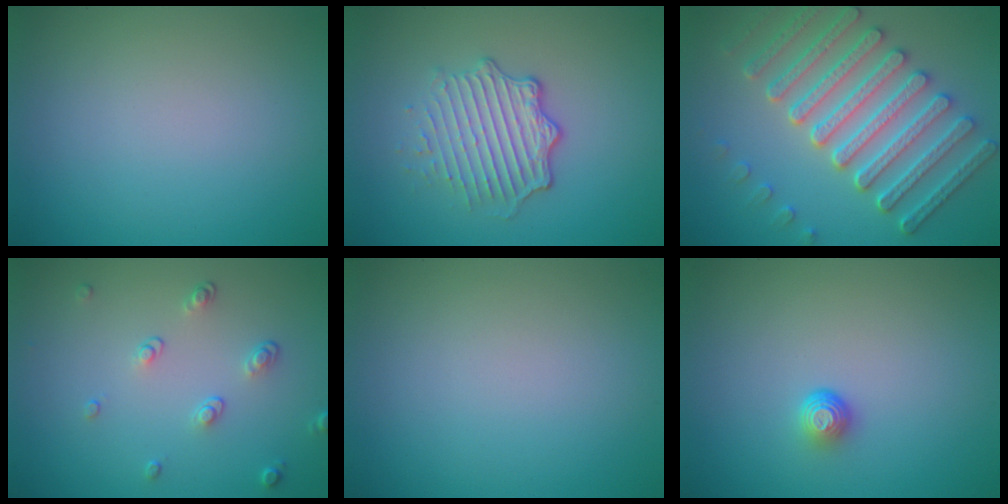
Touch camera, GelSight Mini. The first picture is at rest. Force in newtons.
{"total": 4.7, "press": 3.4, "slide": 3.2}
{"total": 7.3, "press": 6.3, "slide": 3.6}
{"total": 1.8, "press": 1.3, "slide": 1.2}
{"total": 0.0}
{"total": 1.5, "press": 1.0, "slide": 1.1}